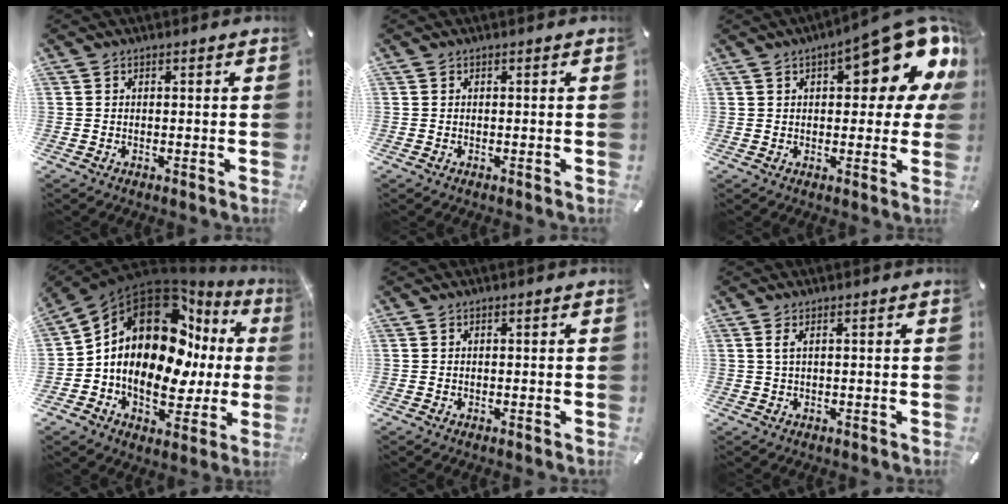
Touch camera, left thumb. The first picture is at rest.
{"total": 0.0}
{"total": 17.7, "force": [7.5, 6.8, 14.5], "torque": [-0.176, -0.038, 0.117]}
{"total": 20.1, "force": [3.5, 13.5, 14.5], "torque": [-0.234, -0.030, 0.054]}
{"total": 0.0}
{"total": 1.8, "force": [0.4, 0.3, 1.7], "torque": [-0.034, 0.001, 0.007]}